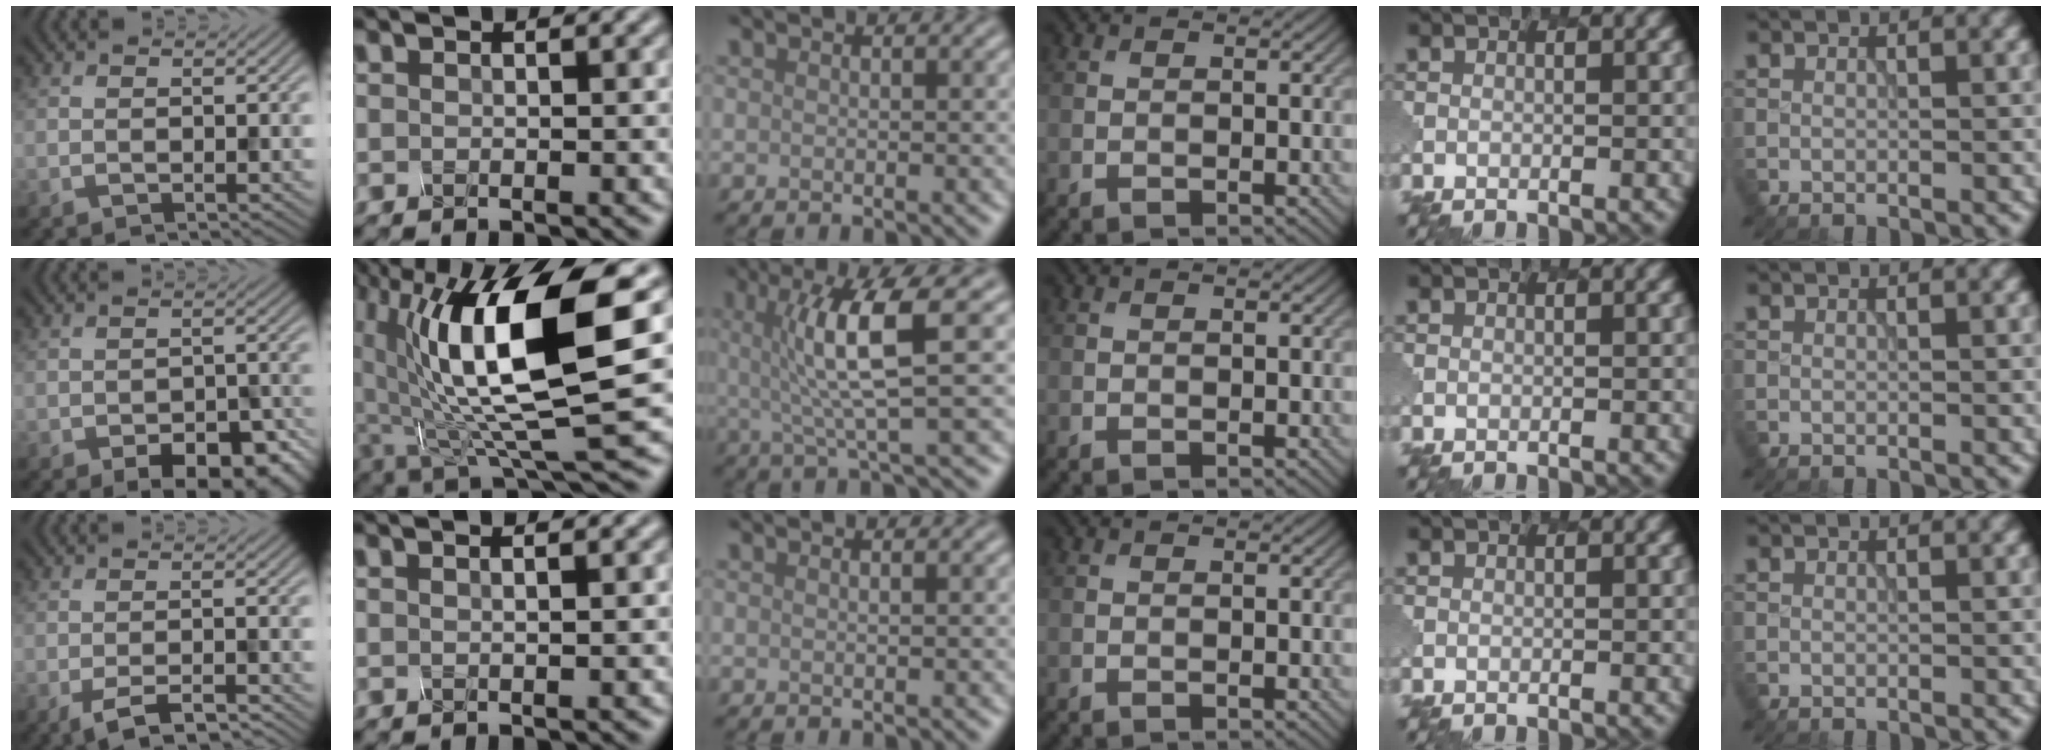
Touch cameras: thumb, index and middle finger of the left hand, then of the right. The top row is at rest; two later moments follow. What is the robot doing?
{"motion": "shake", "object": "salt shaker"}